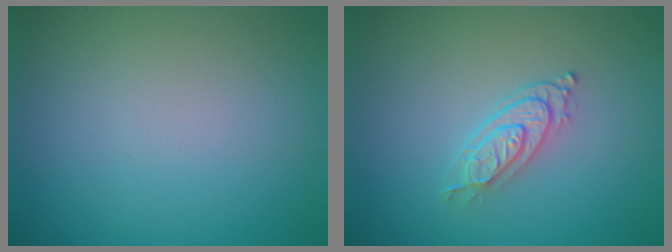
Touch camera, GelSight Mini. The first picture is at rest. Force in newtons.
{"total": 2.7, "press": 2.1, "slide": 1.7}